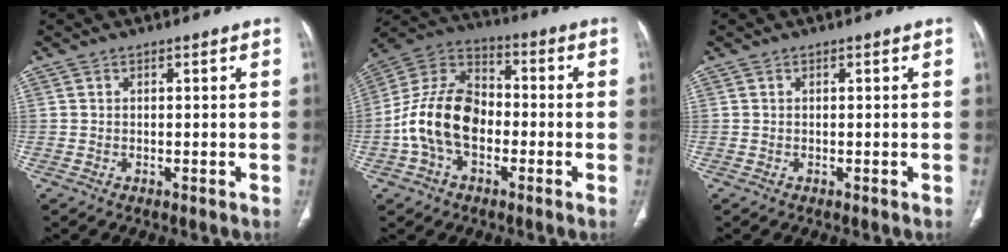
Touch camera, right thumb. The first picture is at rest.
{"total": 15.2, "force": [-3.1, 10.3, 10.7], "torque": [-0.197, 0.043, -0.063]}
{"total": 0.0}